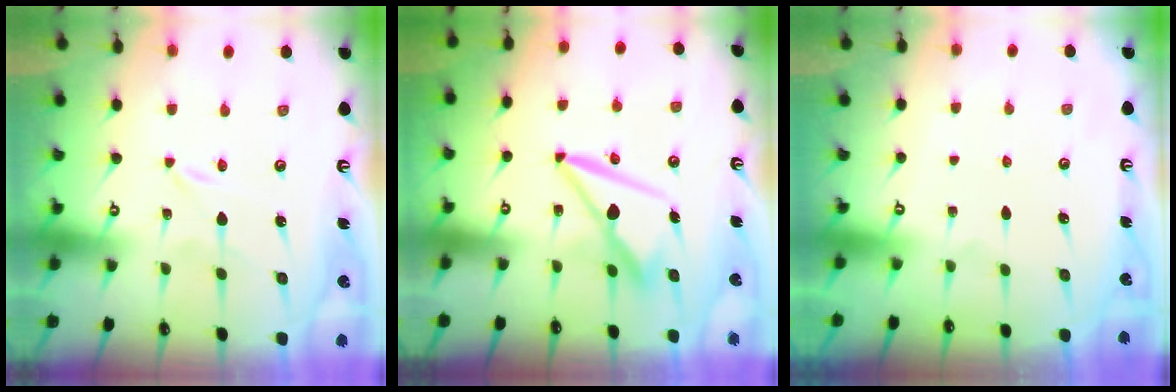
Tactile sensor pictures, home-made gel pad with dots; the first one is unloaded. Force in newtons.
{"total": 8.7, "press": 8.6, "slide": 1.3}
{"total": 0.0}